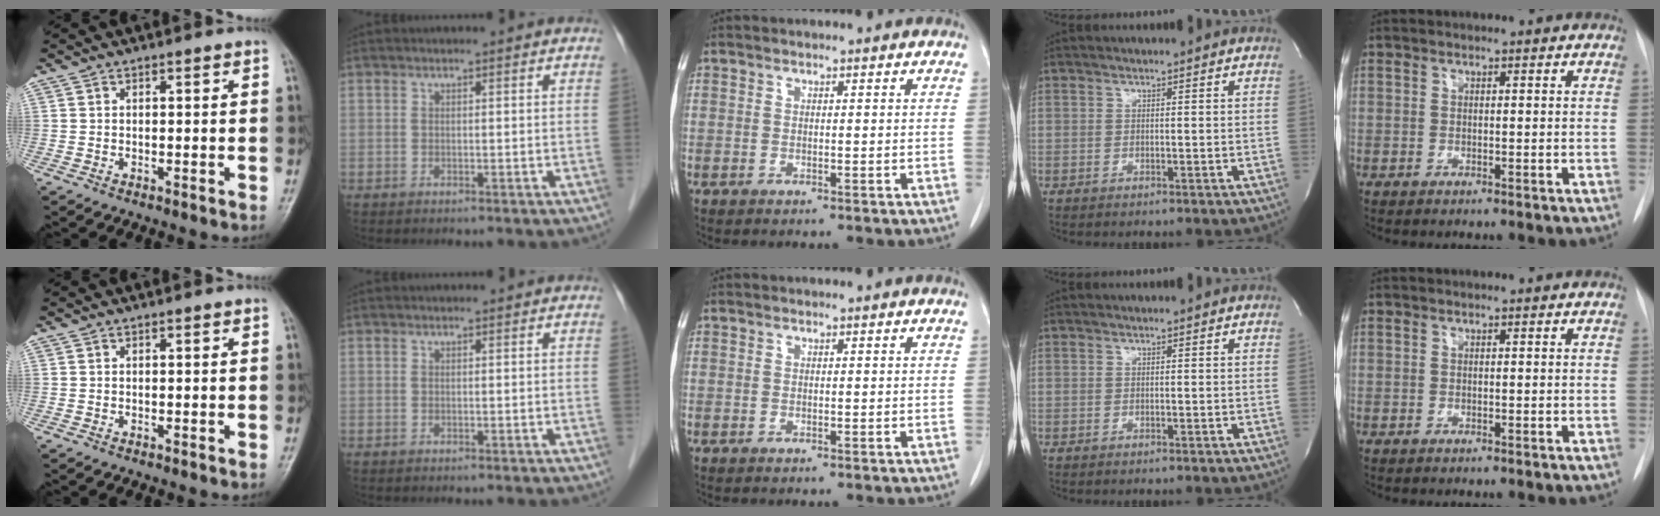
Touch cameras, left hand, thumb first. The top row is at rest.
{}